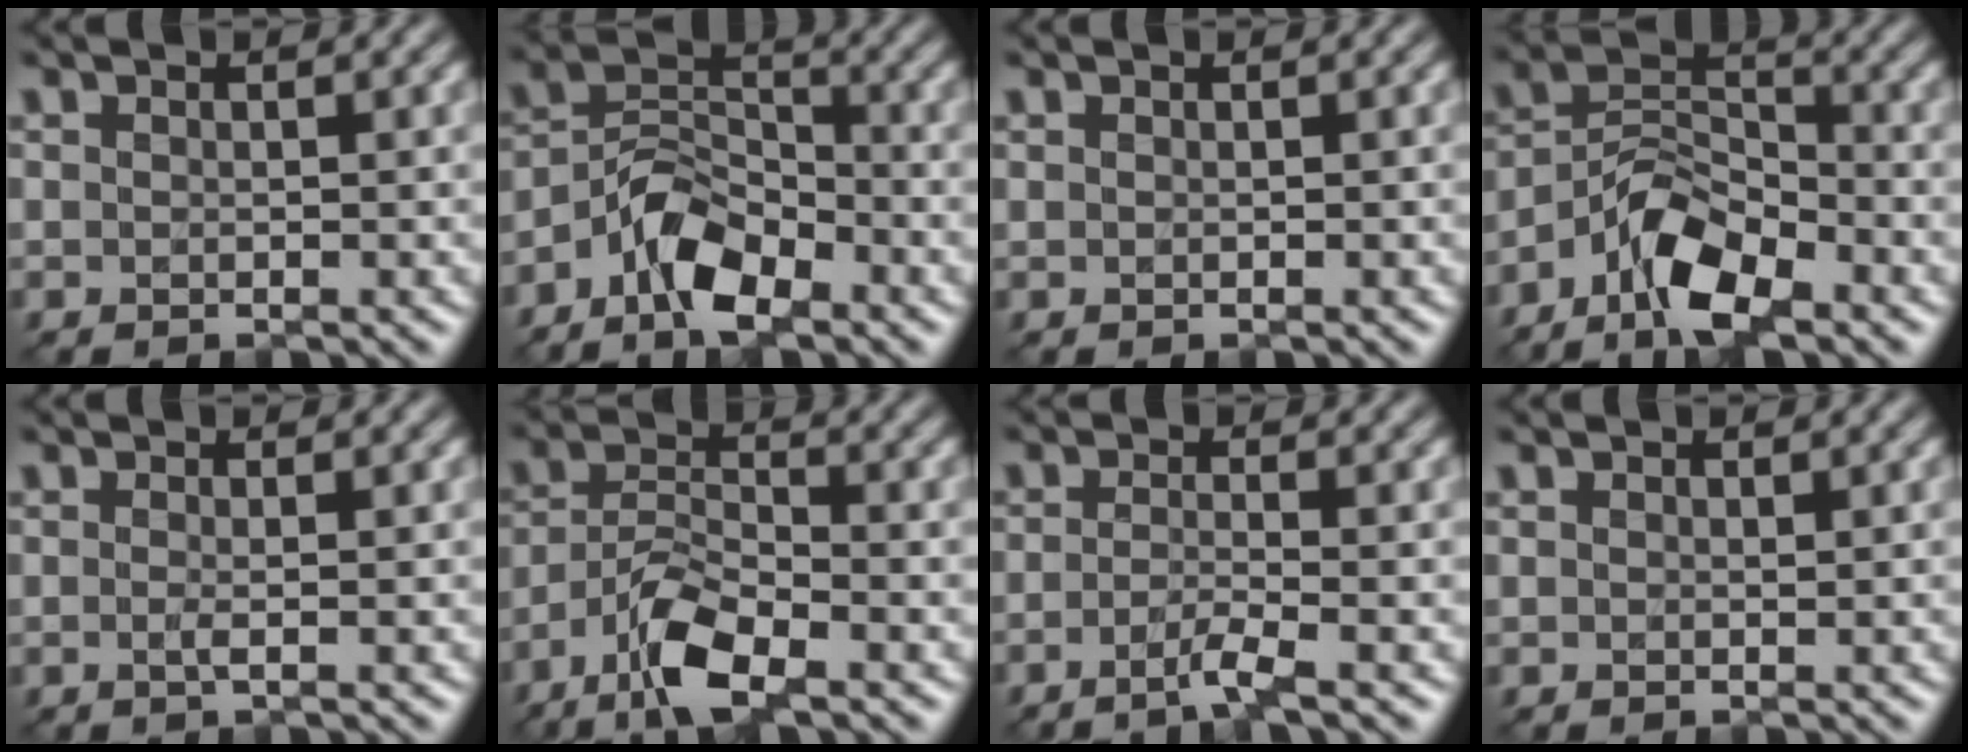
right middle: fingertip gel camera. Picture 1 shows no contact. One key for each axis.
{"total": 6.0, "fx": -4.0, "fy": 2.6, "fz": 3.7, "tx": -0.067, "ty": 0.003, "tz": -0.084}
{"total": 0.0}
{"total": 7.3, "fx": -4.7, "fy": 2.9, "fz": 4.8, "tx": -0.089, "ty": 0.004, "tz": -0.095}
{"total": 1.1, "fx": -0.3, "fy": 0.2, "fz": 1.0, "tx": -0.019, "ty": -0.006, "tz": -0.008}
{"total": 5.9, "fx": -3.8, "fy": 1.8, "fz": 4.1, "tx": -0.082, "ty": -0.001, "tz": -0.077}
{"total": 2.4, "fx": -1.3, "fy": 0.2, "fz": 1.9, "tx": -0.031, "ty": -0.003, "tz": -0.038}
{"total": 0.0}